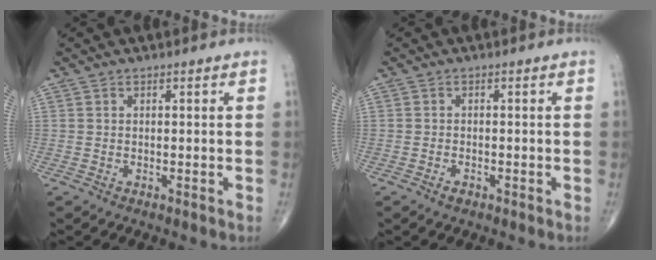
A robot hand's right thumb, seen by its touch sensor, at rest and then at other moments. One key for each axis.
{"total": 1.2, "fx": -0.8, "fy": 0.6, "fz": 0.6, "tx": -0.009, "ty": 0.001, "tz": -0.016}